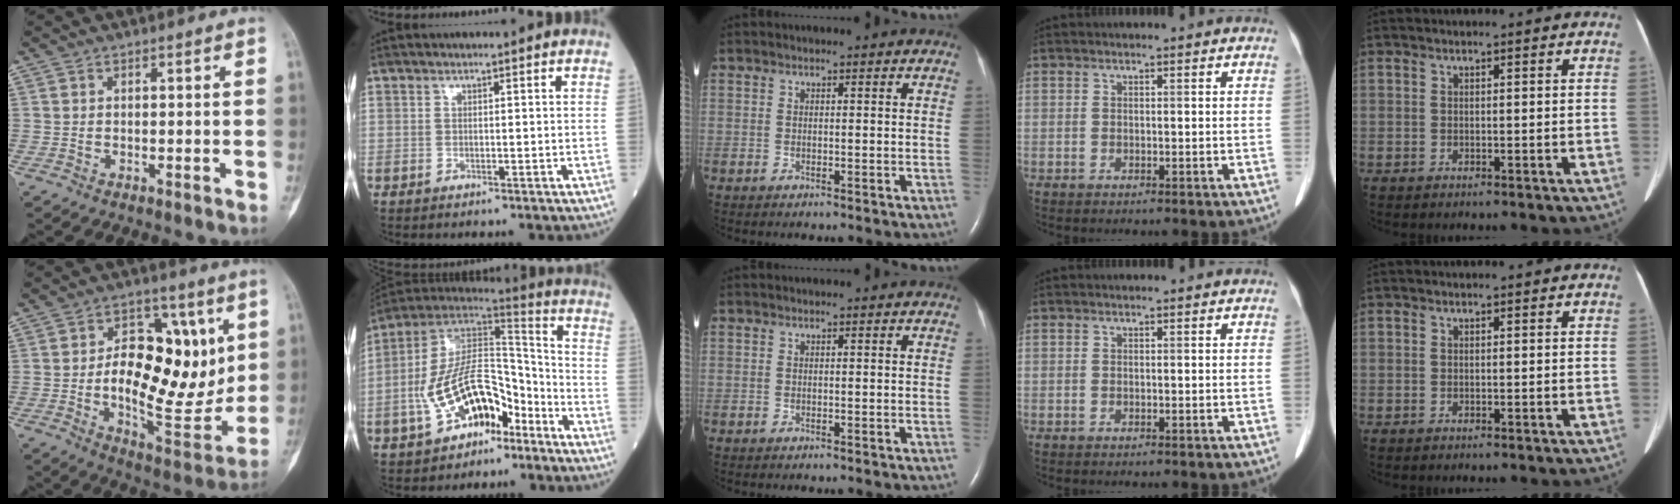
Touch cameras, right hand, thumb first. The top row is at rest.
{"thumb": {"total": 20.5, "force": [1.9, 11.2, 17.0], "torque": [-0.216, -0.018, 0.038]}, "index": {"total": 15.5, "force": [-6.6, 7.9, 11.5], "torque": [-0.220, 0.033, -0.112]}}